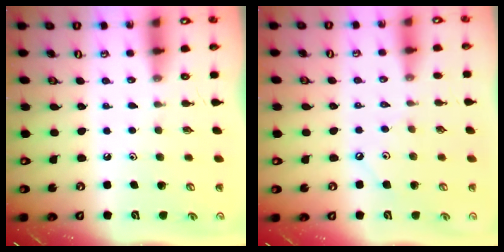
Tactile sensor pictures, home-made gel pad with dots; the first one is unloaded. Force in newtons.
{"total": 3.0, "press": 3.0, "slide": 0.4}